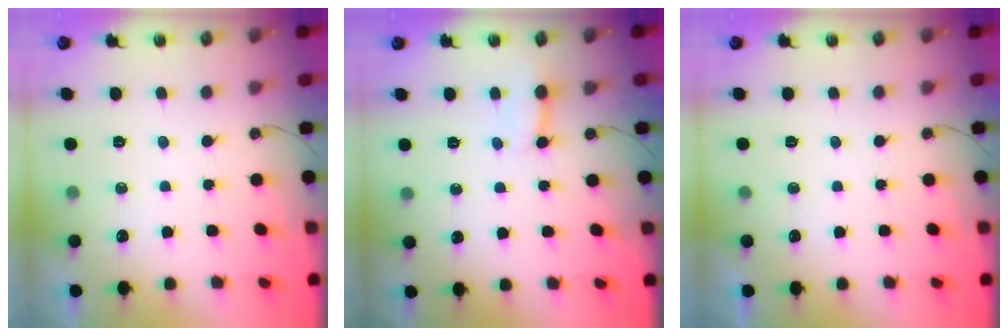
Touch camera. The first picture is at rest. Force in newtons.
{"total": 3.9, "press": 3.9, "slide": 0.3}
{"total": 0.0}